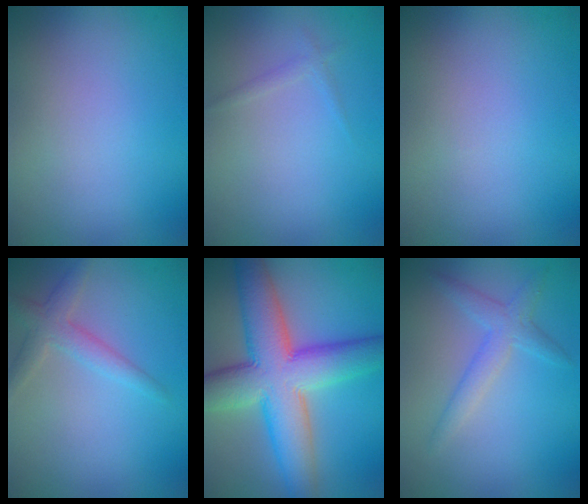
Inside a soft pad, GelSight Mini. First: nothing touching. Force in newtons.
{"total": 0.8, "press": 0.8, "slide": 0.1}
{"total": 0.0}
{"total": 2.4, "press": 2.4, "slide": 0.1}
{"total": 11.5, "press": 11.5, "slide": 0.4}
{"total": 2.4, "press": 2.4, "slide": 0.0}